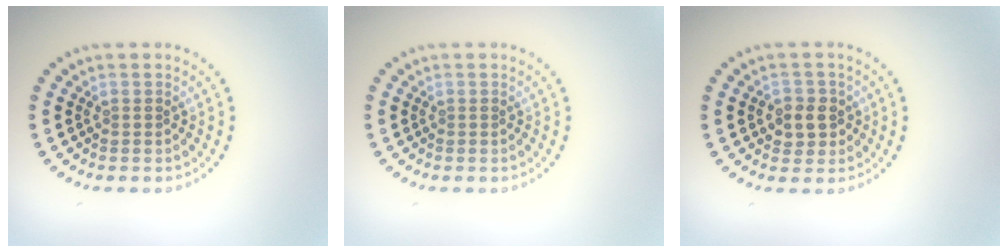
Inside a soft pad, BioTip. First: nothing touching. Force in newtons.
{"total": 0.0}
{"total": 2.5, "press": 2.4, "slide": 0.8}